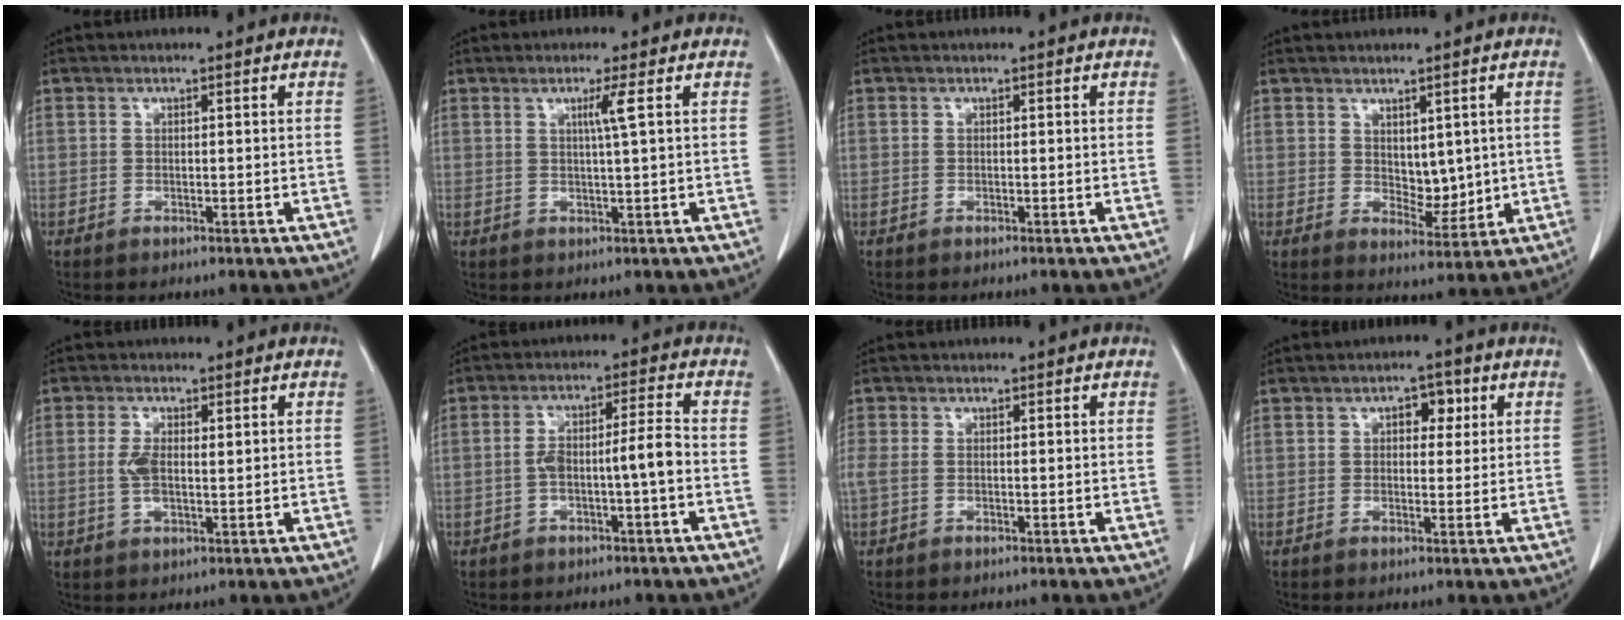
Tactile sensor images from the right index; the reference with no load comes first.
{"total": 2.5, "force": [0.8, -0.9, 2.2], "torque": [-0.042, -0.005, 0.016]}
{"total": 0.0}
{"total": 4.9, "force": [0.9, 2.9, 3.8], "torque": [-0.051, -0.005, 0.030]}
{"total": 3.9, "force": [0.6, 1.6, 3.5], "torque": [-0.077, 0.005, 0.017]}
{"total": 5.9, "force": [-1.4, 0.3, 5.7], "torque": [-0.108, 0.024, -0.018]}
{"total": 2.2, "force": [-0.3, 1.5, 1.6], "torque": [-0.058, 0.011, 0.000]}
{"total": 3.4, "force": [1.2, 2.0, 2.5], "torque": [-0.030, 0.011, 0.015]}